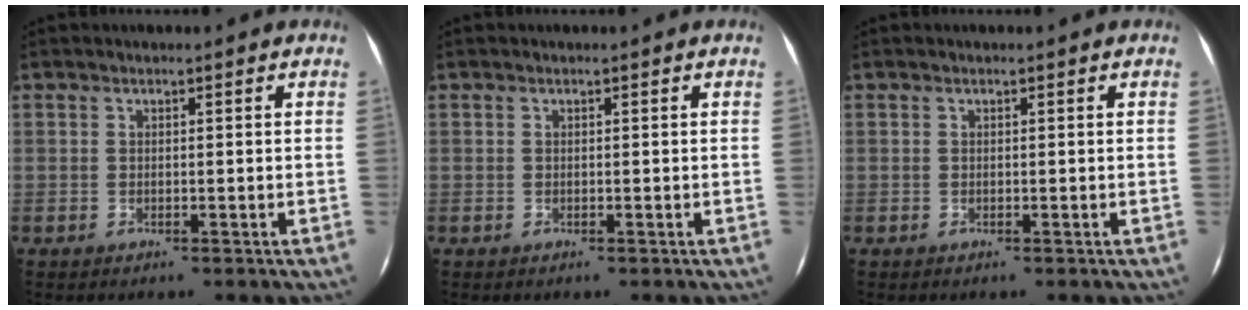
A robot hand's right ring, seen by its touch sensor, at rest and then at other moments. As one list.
[{"total": 0.0}, {"total": 0.0}]